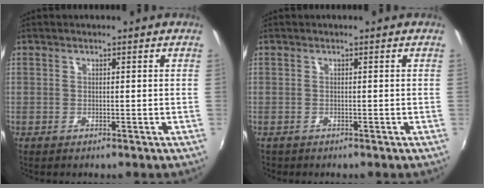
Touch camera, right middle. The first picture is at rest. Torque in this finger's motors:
{"motor_torque": [-0.39, -0.16, -0.06, 0.01]}